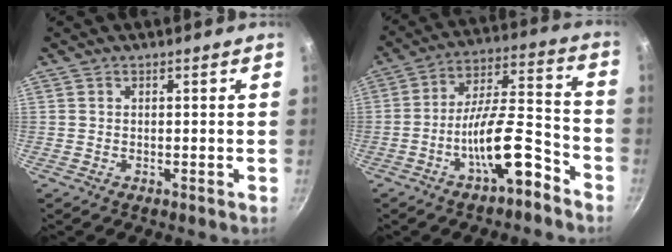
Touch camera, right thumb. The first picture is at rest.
{"total": 14.1, "force": [-7.6, 4.5, 11.0], "torque": [-0.159, 0.067, -0.128]}